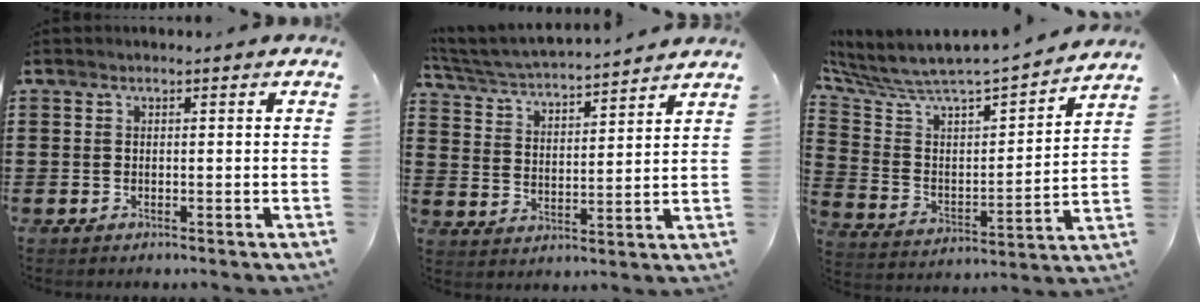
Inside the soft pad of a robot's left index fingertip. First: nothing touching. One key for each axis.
{"total": 4.1, "fx": 4.0, "fy": -0.2, "fz": 1.0, "tx": -0.040, "ty": -0.031, "tz": 0.062}
{"total": 5.2, "fx": 4.9, "fy": 0.7, "fz": 1.5, "tx": -0.061, "ty": -0.059, "tz": 0.075}